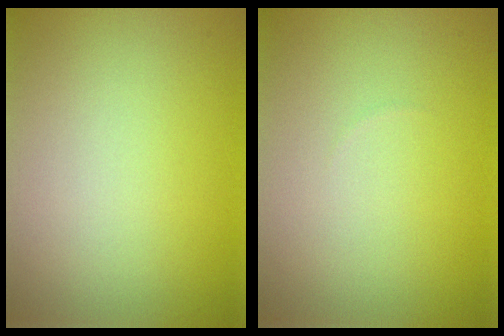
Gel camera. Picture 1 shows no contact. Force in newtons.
{"total": 0.0}